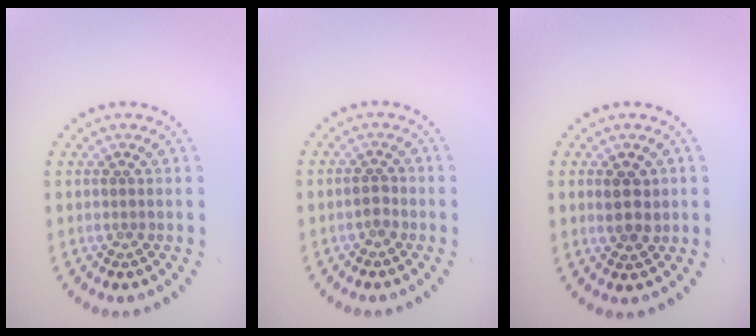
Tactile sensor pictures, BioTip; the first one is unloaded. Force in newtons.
{"total": 1.1, "press": 1.0, "slide": 0.3}
{"total": 2.4, "press": 2.3, "slide": 0.7}